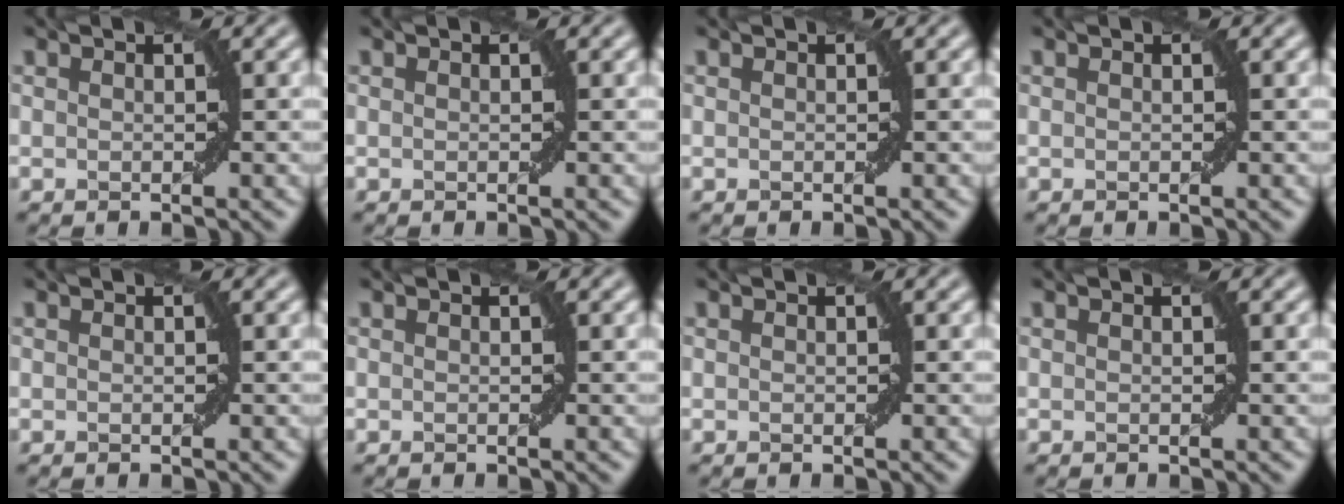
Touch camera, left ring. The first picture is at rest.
{"total": 0.0}
{"total": 0.0}
{"total": 0.0}
{"total": 0.0}
{"total": 0.0}
{"total": 0.0}
{"total": 0.0}